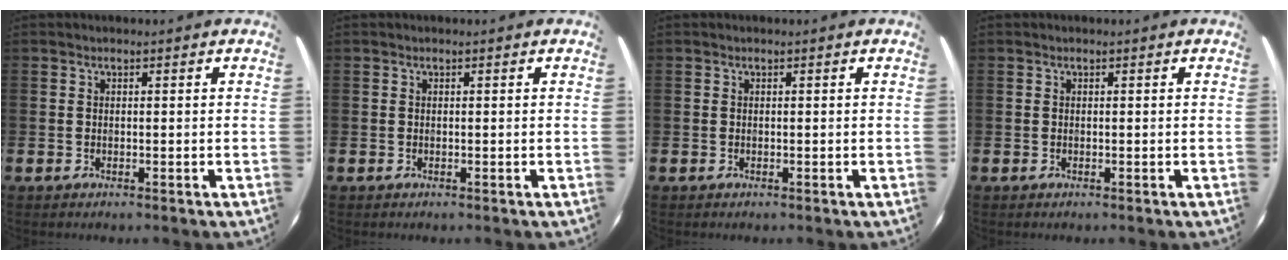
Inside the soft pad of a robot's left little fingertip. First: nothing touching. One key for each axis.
{"total": 0.0}
{"total": 0.0}
{"total": 0.0}